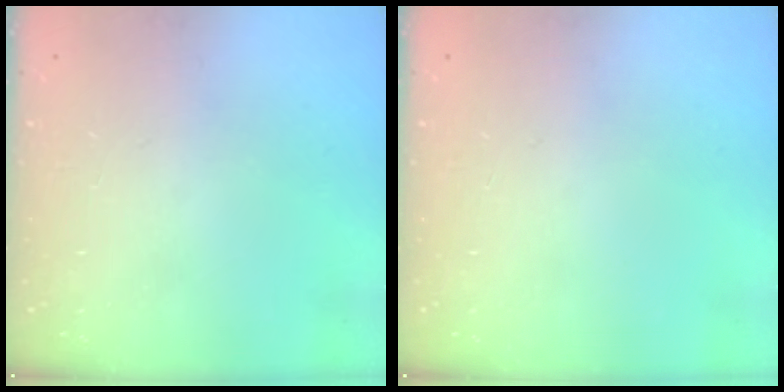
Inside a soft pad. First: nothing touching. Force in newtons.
{"total": 0.0}